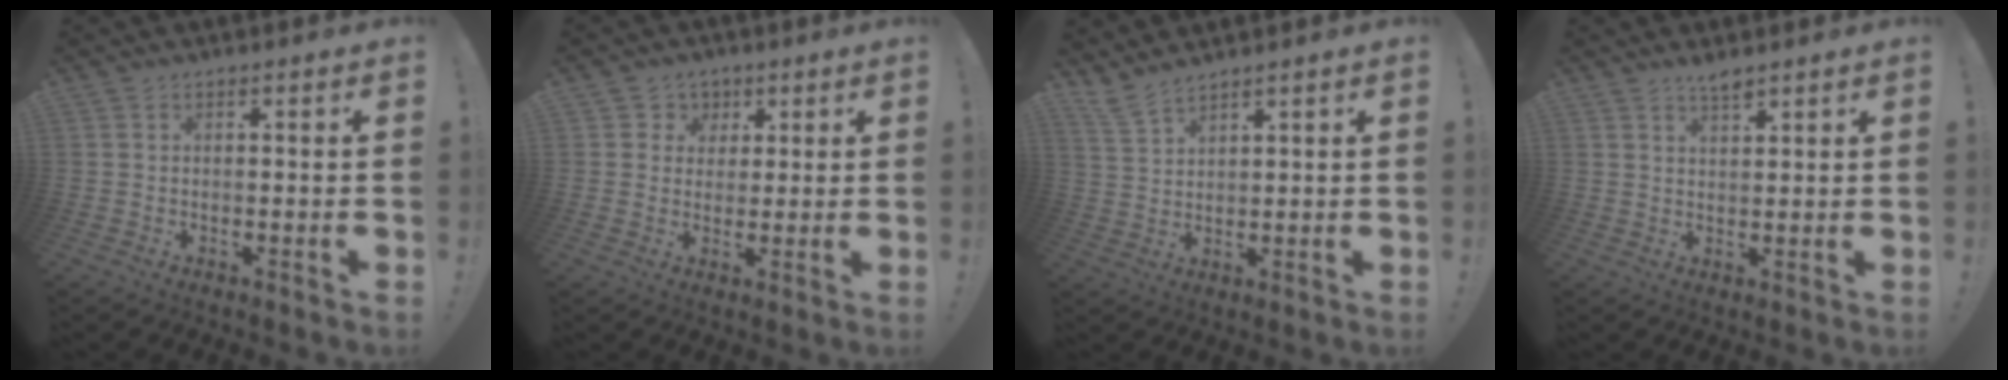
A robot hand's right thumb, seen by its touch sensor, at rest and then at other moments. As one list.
[{"total": 5.0, "force": [1.5, 4.7, 0.7], "torque": [-0.013, -0.009, 0.028]}, {"total": 5.4, "force": [4.8, 1.0, 2.3], "torque": [-0.064, -0.020, 0.093]}, {"total": 3.4, "force": [2.7, 0.6, 1.9], "torque": [-0.029, -0.016, 0.046]}]